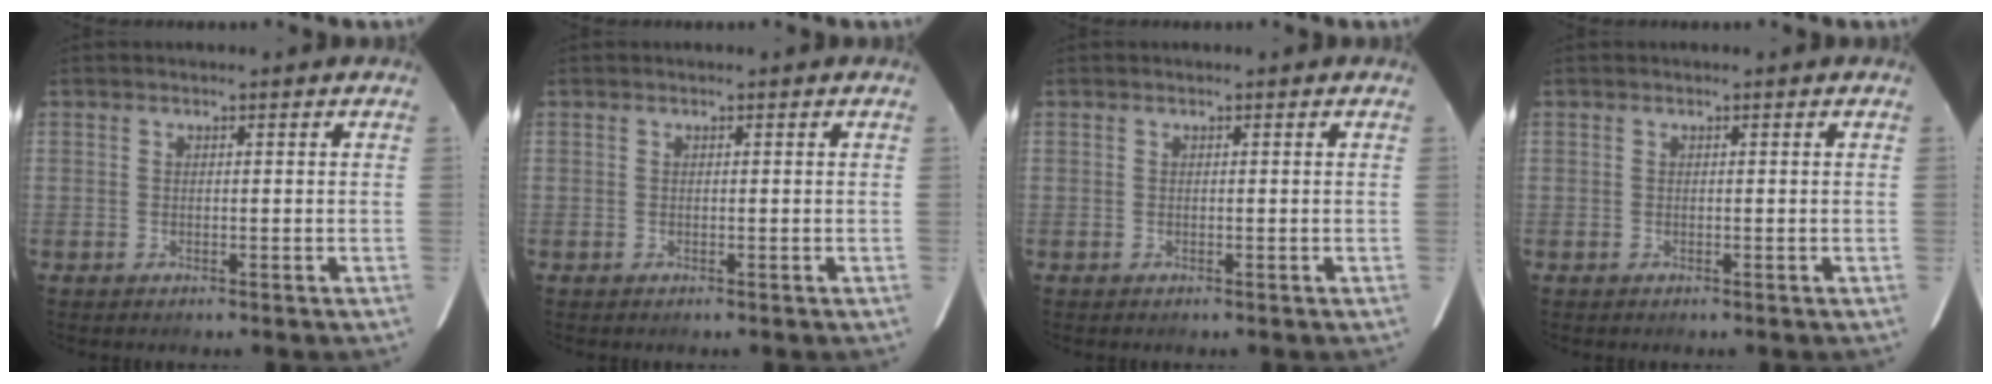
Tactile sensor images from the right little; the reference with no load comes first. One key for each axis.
{"total": 0.0}
{"total": 0.0}
{"total": 0.0}